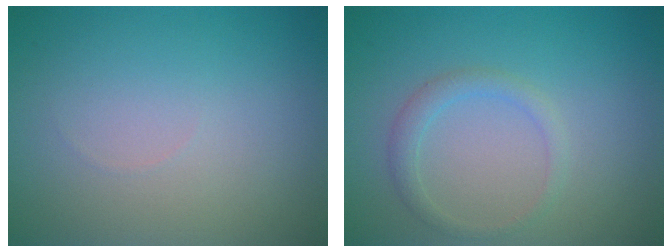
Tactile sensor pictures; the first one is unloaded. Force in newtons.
{"total": 1.7, "press": 1.7, "slide": 0.1}